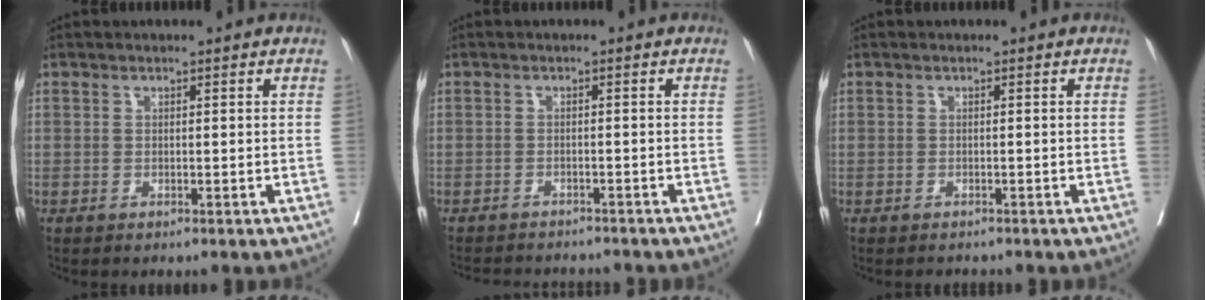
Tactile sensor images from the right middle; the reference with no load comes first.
{"total": 7.0, "force": [-6.8, 1.1, 1.6], "torque": [-0.017, -0.003, -0.088]}
{"total": 1.0, "force": [-0.9, 0.4, 0.0], "torque": [-0.004, -0.002, -0.014]}